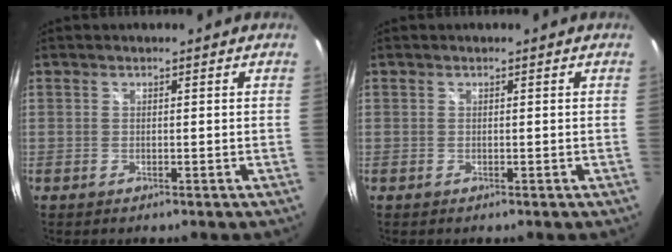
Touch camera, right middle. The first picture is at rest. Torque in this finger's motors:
{"motor_torque": [0.03, 0.00, 0.00, 0.00]}